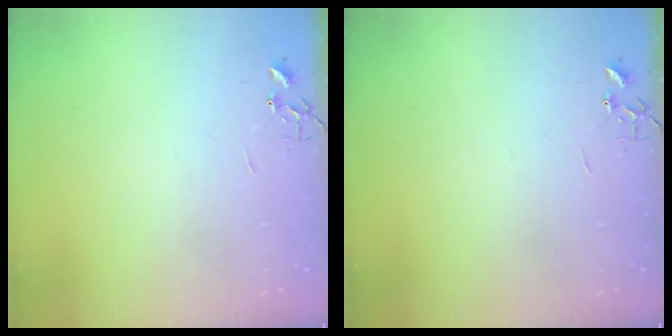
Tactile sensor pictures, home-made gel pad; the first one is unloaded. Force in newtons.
{"total": 0.0}